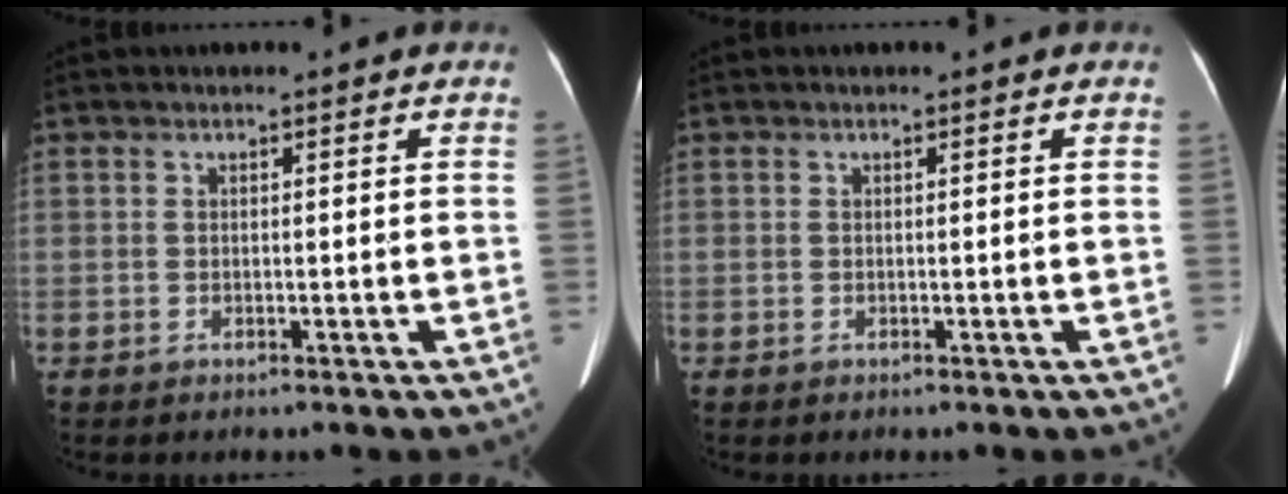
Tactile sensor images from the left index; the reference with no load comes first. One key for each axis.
{"total": 0.0}